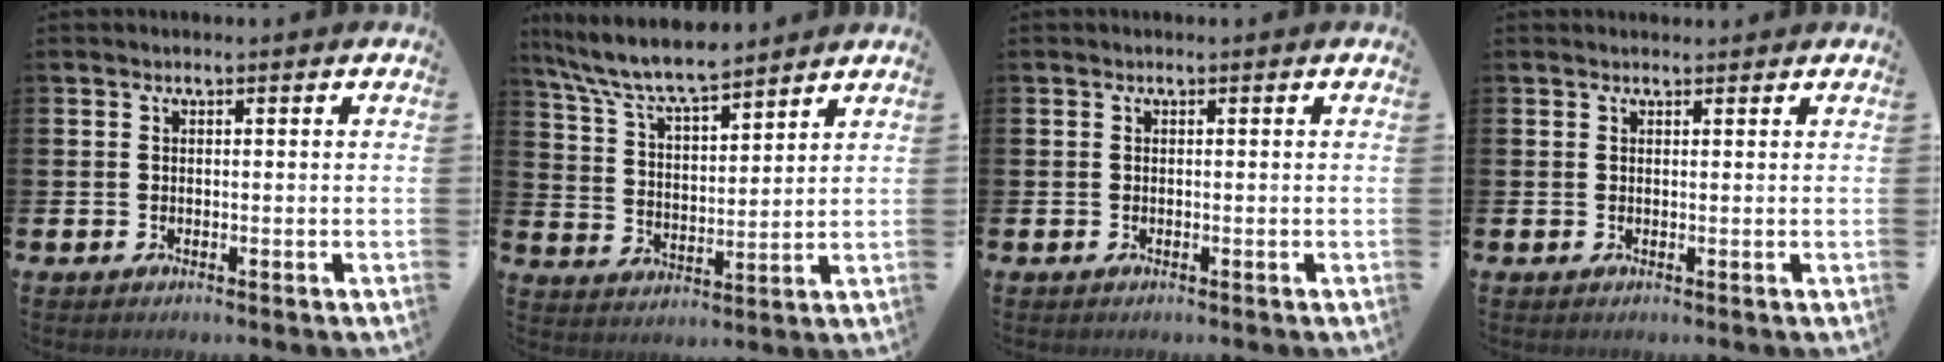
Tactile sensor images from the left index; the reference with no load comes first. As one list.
[{"total": 8.0, "force": [7.4, 1.1, 3.0], "torque": [-0.094, -0.037, 0.133]}, {"total": 0.0}, {"total": 0.6, "force": [0.6, 0.1, 0.1], "torque": [0.004, -0.002, 0.009]}]